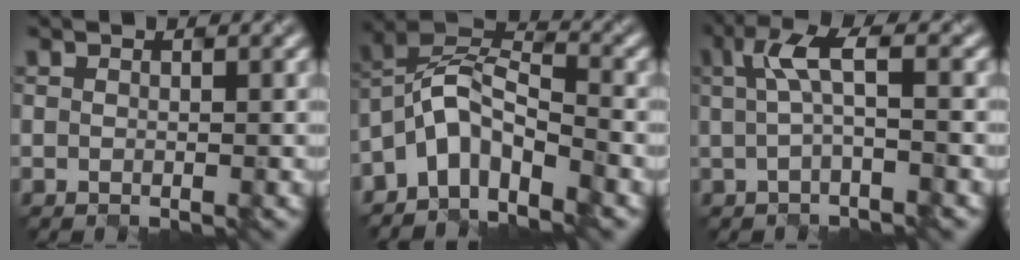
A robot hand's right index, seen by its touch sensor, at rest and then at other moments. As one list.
[{"total": 5.4, "force": [-3.8, 2.0, 3.3], "torque": [-0.055, 0.014, -0.080]}, {"total": 3.0, "force": [0.2, 0.5, 3.0], "torque": [-0.062, 0.009, 0.010]}]